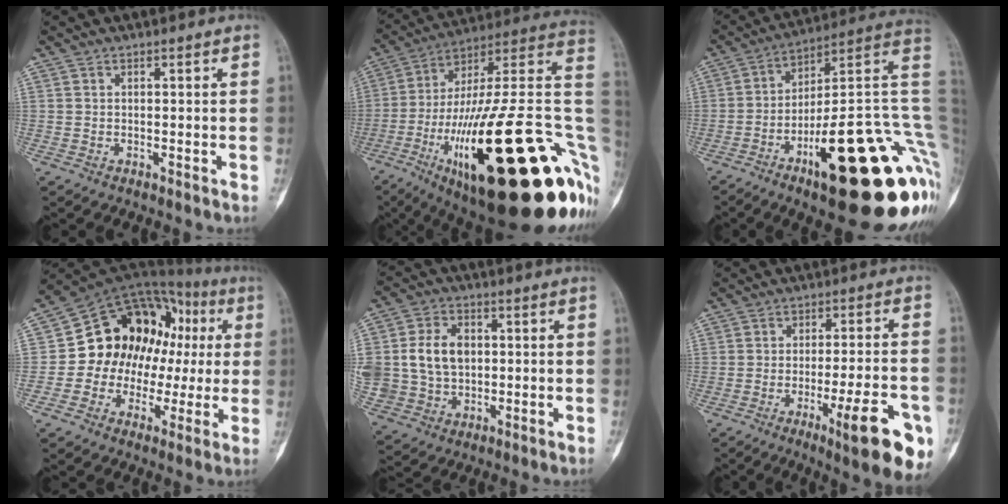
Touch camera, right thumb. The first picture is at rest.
{"total": 43.4, "force": [-11.1, 12.4, 40.1], "torque": [-0.526, 0.060, -0.177]}
{"total": 30.9, "force": [-8.7, 8.3, 28.4], "torque": [-0.292, 0.065, -0.124]}
{"total": 19.1, "force": [0.9, 14.7, 12.1], "torque": [-0.110, 0.063, 0.019]}
{"total": 12.6, "force": [0.9, 9.8, 7.9], "torque": [-0.134, 0.012, 0.027]}
{"total": 15.0, "force": [-6.5, 2.9, 13.2], "torque": [-0.155, 0.014, -0.084]}